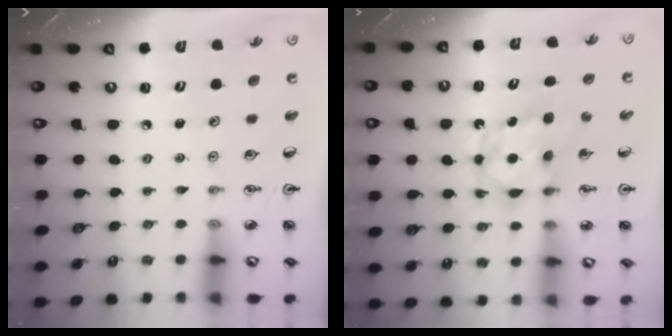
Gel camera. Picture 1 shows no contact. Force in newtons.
{"total": 6.7, "press": 6.6, "slide": 0.4}